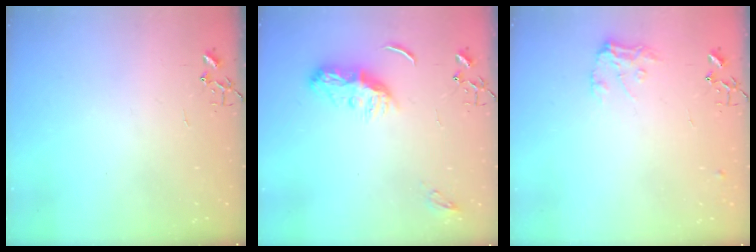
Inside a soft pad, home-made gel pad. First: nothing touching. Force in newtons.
{"total": 8.6, "press": 8.6, "slide": 0.4}
{"total": 9.1, "press": 9.1, "slide": 0.4}